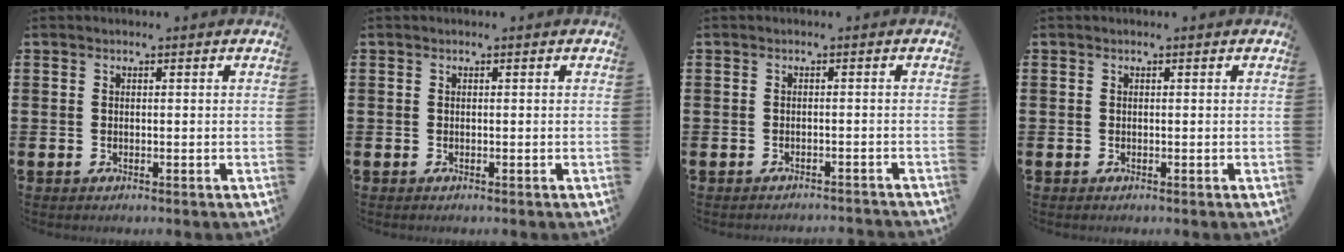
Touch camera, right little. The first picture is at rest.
{"total": 0.0}
{"total": 0.6, "force": [-0.6, -0.1, 0.0], "torque": [0.000, 0.004, -0.012]}
{"total": 0.0}